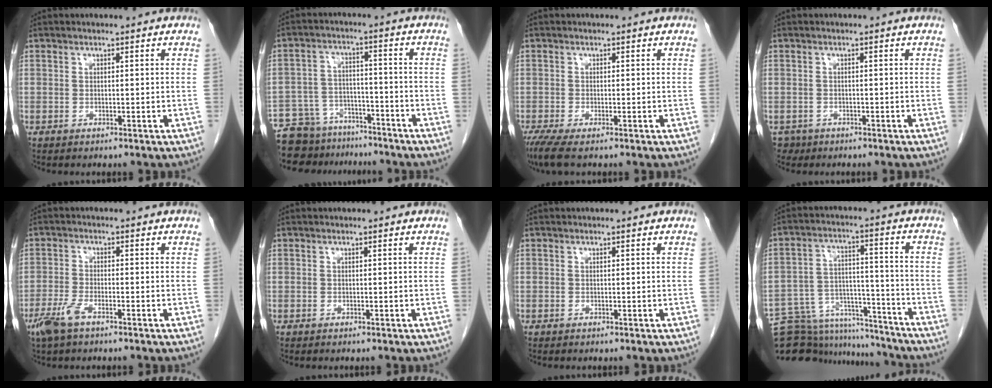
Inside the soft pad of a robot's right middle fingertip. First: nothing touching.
{"total": 11.9, "force": [-10.2, 6.0, 1.6], "torque": [-0.038, 0.024, -0.157]}
{"total": 3.5, "force": [-2.4, 0.5, 2.5], "torque": [-0.052, -0.013, -0.046]}
{"total": 2.0, "force": [-1.4, 1.5, -0.1], "torque": [-0.004, 0.003, -0.022]}
{"total": 4.3, "force": [-2.8, 1.1, 3.1], "torque": [-0.075, -0.006, -0.055]}
{"total": 0.0}
{"total": 0.0}
{"total": 19.4, "force": [-18.0, 5.3, 5.0], "torque": [-0.114, 0.022, -0.272]}